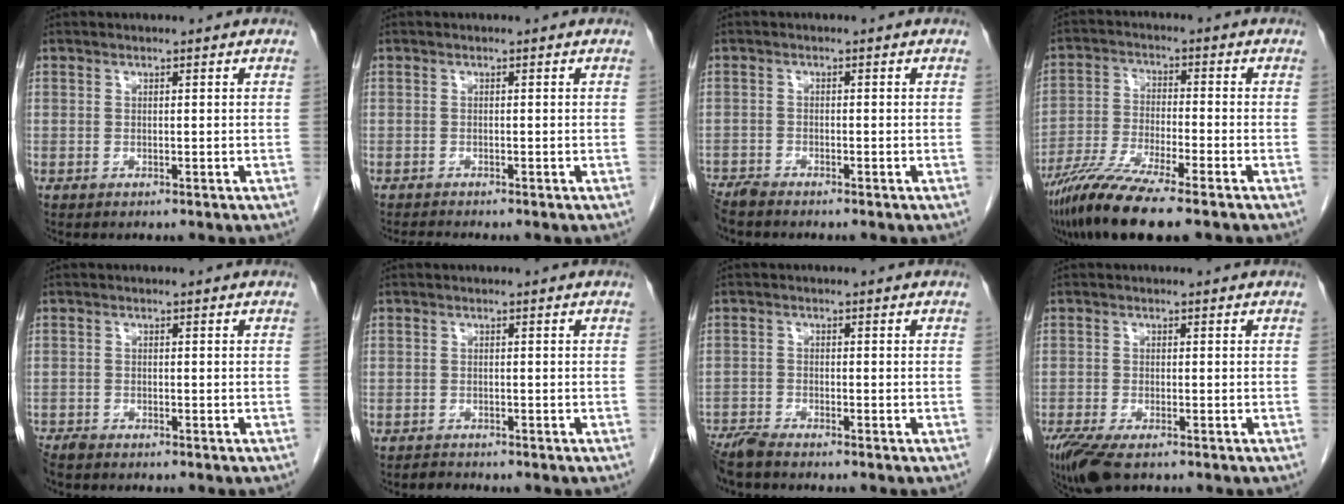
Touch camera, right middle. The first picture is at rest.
{"total": 1.4, "force": [-1.4, -0.3, 0.3], "torque": [-0.010, -0.006, -0.025]}
{"total": 3.0, "force": [-2.8, 0.0, 0.9], "torque": [-0.015, -0.010, -0.053]}
{"total": 11.8, "force": [-8.7, 0.5, 7.9], "torque": [-0.149, -0.033, -0.154]}
{"total": 2.3, "force": [-2.1, 0.5, 0.8], "torque": [-0.018, -0.007, -0.037]}
{"total": 1.1, "force": [-1.0, 0.3, -0.2], "torque": [-0.001, -0.003, -0.018]}
{"total": 4.1, "force": [-3.8, 0.0, 1.5], "torque": [-0.027, -0.016, -0.074]}
{"total": 6.9, "force": [-4.9, 1.9, 4.5], "torque": [-0.085, -0.018, -0.084]}